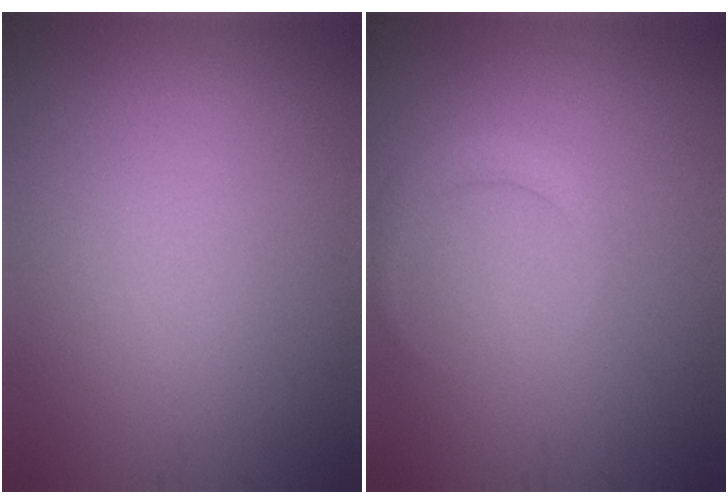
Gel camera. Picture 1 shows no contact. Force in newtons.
{"total": 1.6, "press": 1.6, "slide": 0.1}